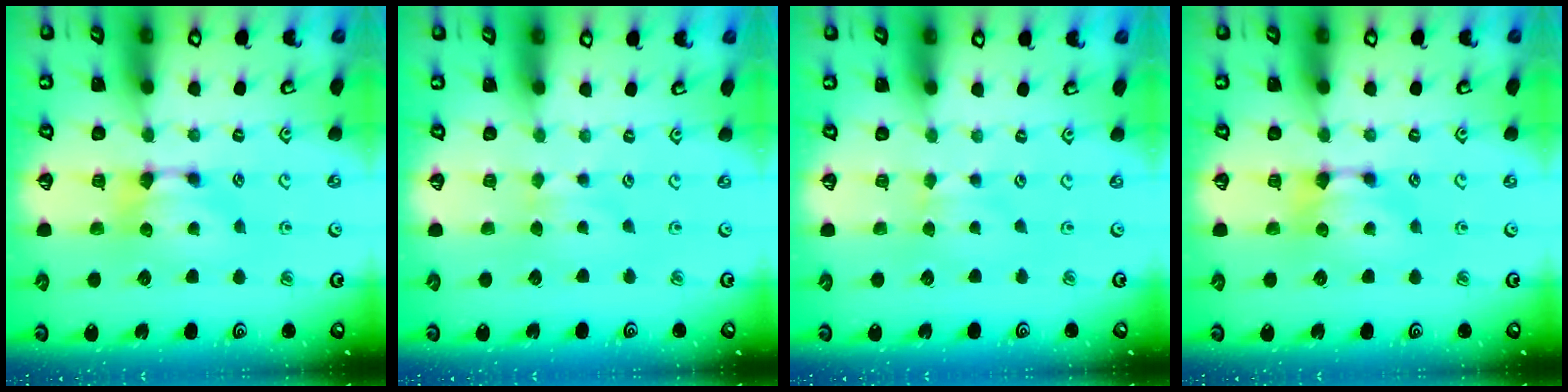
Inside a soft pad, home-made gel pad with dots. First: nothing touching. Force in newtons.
{"total": 2.1, "press": 2.0, "slide": 0.4}
{"total": 1.6, "press": 1.5, "slide": 0.5}
{"total": 0.0}